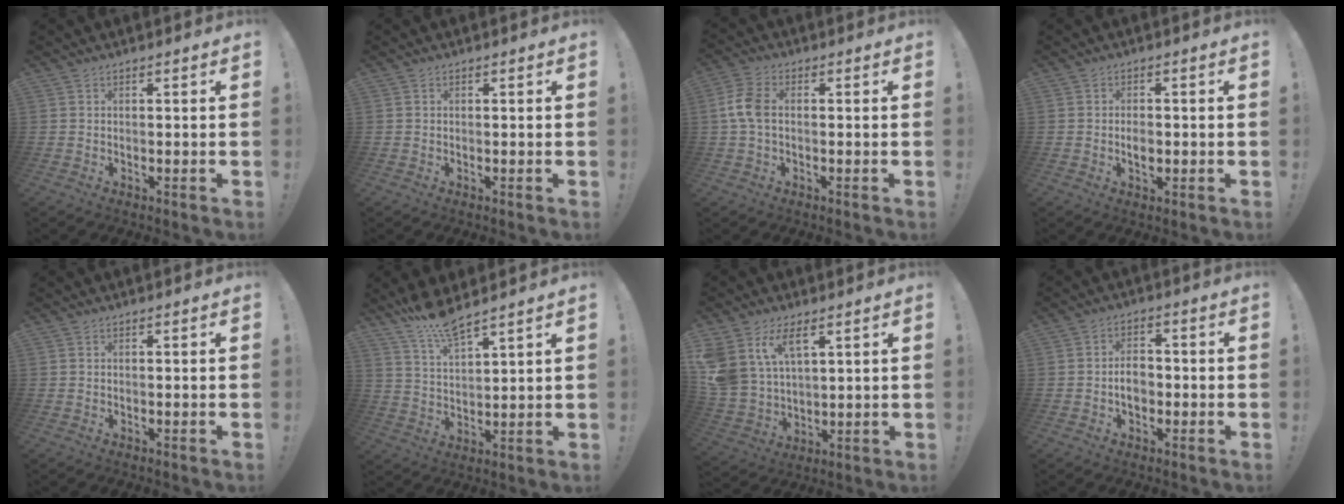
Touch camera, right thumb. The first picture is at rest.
{"total": 0.0}
{"total": 7.2, "force": [-0.2, 4.3, 5.7], "torque": [-0.125, 0.007, -0.001]}
{"total": 3.4, "force": [-0.8, 2.0, 2.6], "torque": [-0.038, -0.003, -0.017]}
{"total": 0.0}
{"total": 8.9, "force": [7.8, 1.1, 4.0], "torque": [-0.085, -0.045, 0.143]}
{"total": 11.1, "force": [6.4, 6.5, 6.3], "torque": [-0.148, -0.032, 0.126]}
{"total": 5.7, "force": [-1.2, 3.9, 3.9], "torque": [-0.063, 0.007, -0.024]}